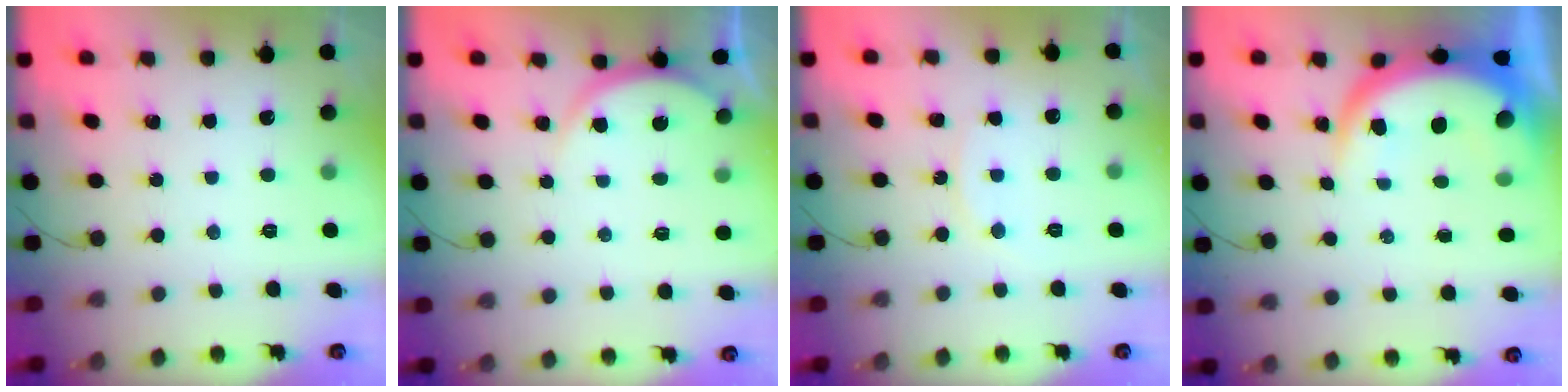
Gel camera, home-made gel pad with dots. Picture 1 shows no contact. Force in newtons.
{"total": 5.5, "press": 5.5, "slide": 0.4}
{"total": 4.0, "press": 3.9, "slide": 0.7}
{"total": 9.1, "press": 9.1, "slide": 0.7}